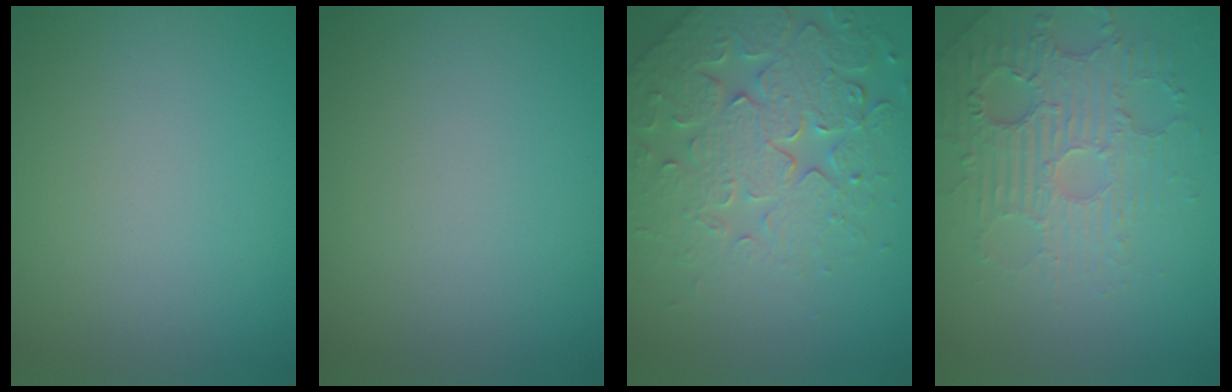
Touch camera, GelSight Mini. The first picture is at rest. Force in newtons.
{"total": 0.0}
{"total": 6.6, "press": 5.5, "slide": 3.6}
{"total": 4.1, "press": 3.8, "slide": 1.7}